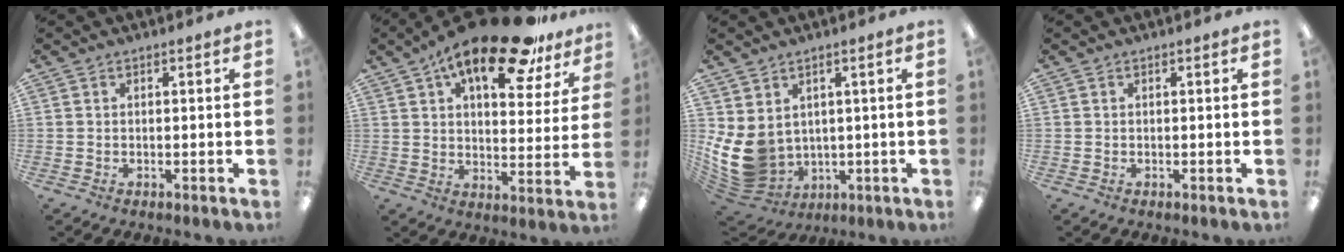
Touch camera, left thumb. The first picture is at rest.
{"total": 19.8, "force": [13.2, 7.0, 13.0], "torque": [-0.200, -0.072, 0.217]}
{"total": 10.5, "force": [1.3, 8.5, 6.1], "torque": [-0.161, -0.026, 0.033]}
{"total": 0.0}